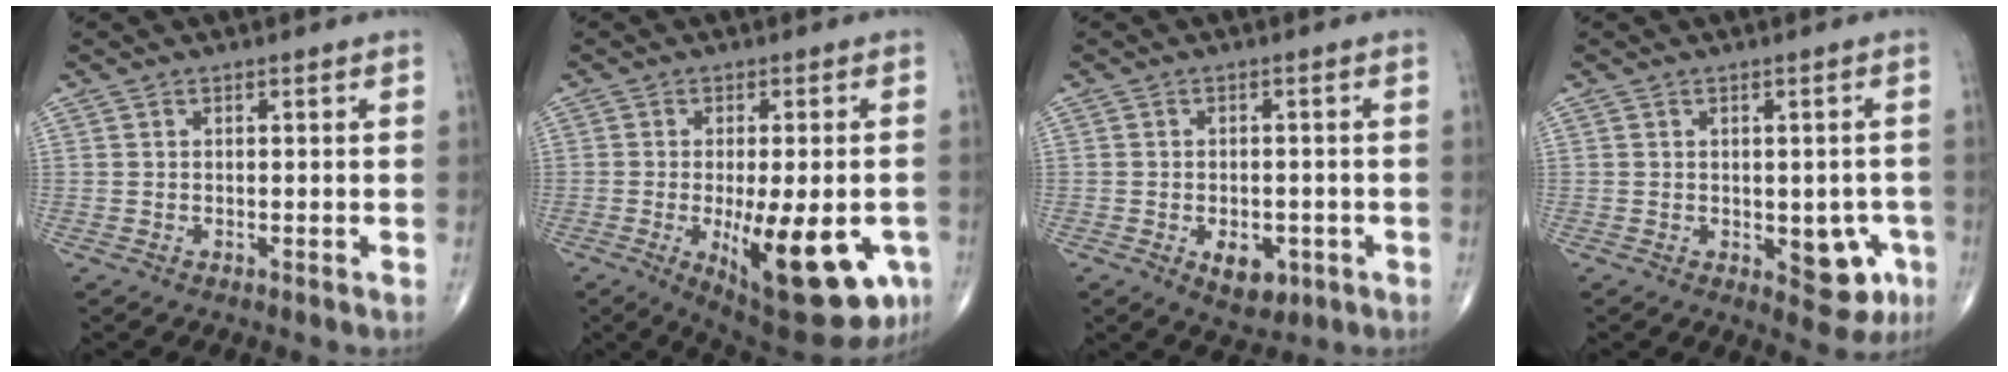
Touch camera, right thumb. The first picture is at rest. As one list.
[{"total": 19.5, "force": [-5.9, 7.1, 17.1], "torque": [-0.200, -0.013, -0.061]}, {"total": 6.1, "force": [-2.2, 3.7, 4.3], "torque": [-0.047, 0.005, -0.020]}, {"total": 7.7, "force": [-2.2, 4.1, 6.2], "torque": [-0.040, 0.004, -0.016]}]